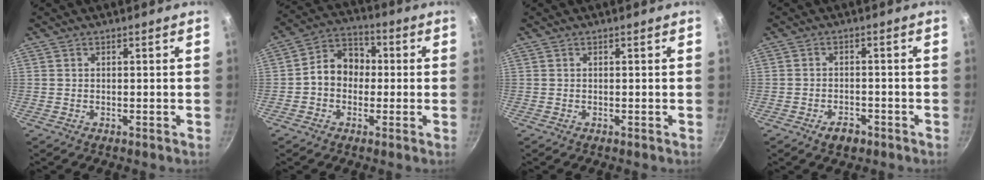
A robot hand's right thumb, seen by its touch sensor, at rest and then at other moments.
{"total": 9.1, "force": [-0.4, 7.4, 5.3], "torque": [-0.046, 0.029, -0.025]}
{"total": 0.0}
{"total": 3.8, "force": [-2.4, 2.2, 2.0], "torque": [-0.027, 0.017, -0.034]}